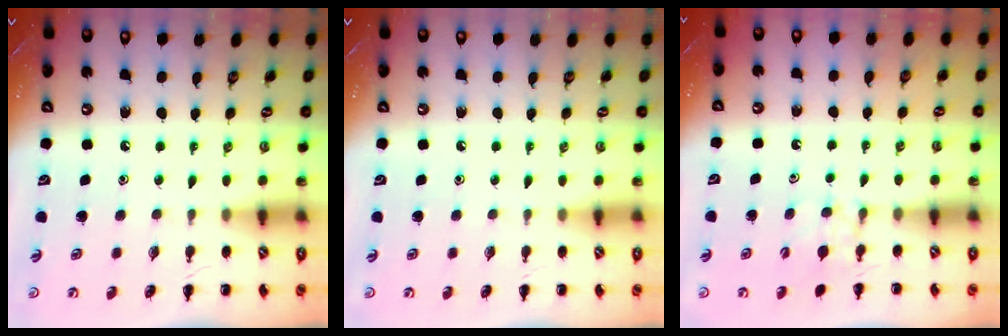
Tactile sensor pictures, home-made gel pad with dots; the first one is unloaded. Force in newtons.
{"total": 0.0}
{"total": 4.9, "press": 4.7, "slide": 1.4}